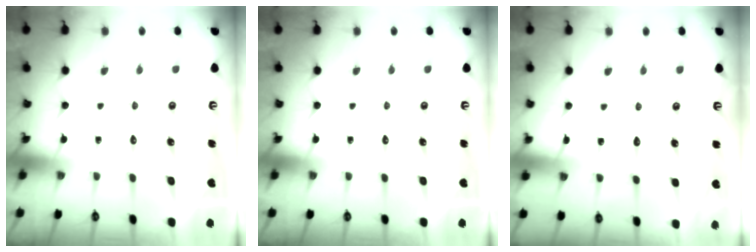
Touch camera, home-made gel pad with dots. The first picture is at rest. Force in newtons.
{"total": 0.0}
{"total": 2.6, "press": 2.6, "slide": 0.3}